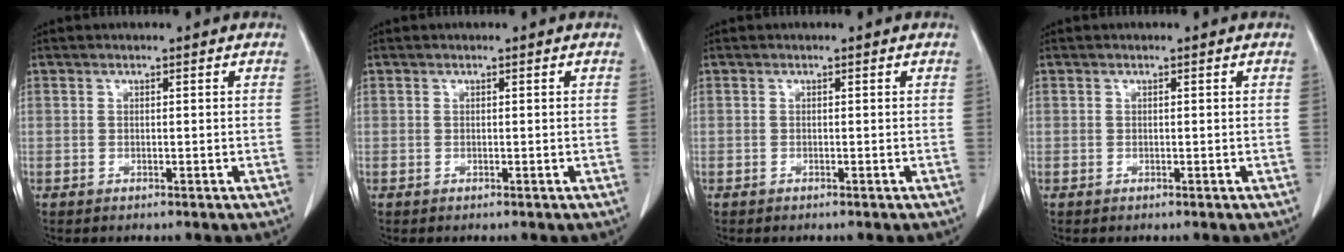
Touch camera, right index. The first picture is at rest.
{"total": 0.0}
{"total": 0.0}
{"total": 0.0}